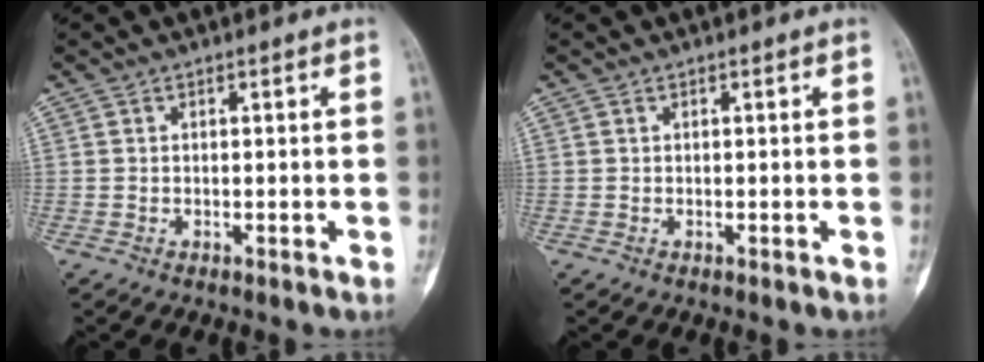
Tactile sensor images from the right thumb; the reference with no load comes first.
{"total": 0.0}